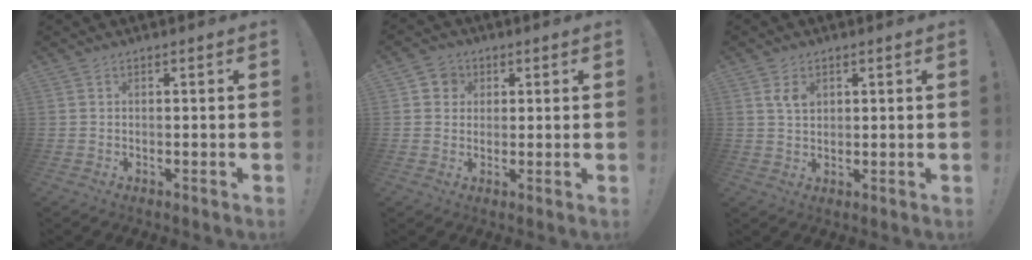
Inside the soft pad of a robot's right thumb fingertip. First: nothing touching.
{"total": 4.5, "force": [1.1, 4.2, 1.1], "torque": [-0.017, 0.003, 0.021]}
{"total": 3.9, "force": [1.8, 2.6, 2.3], "torque": [-0.039, 0.001, 0.031]}